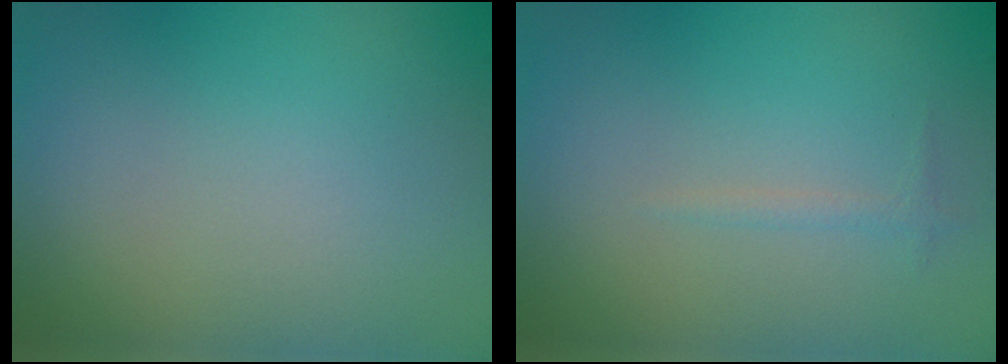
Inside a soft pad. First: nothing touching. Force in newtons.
{"total": 0.7, "press": 0.7, "slide": 0.1}